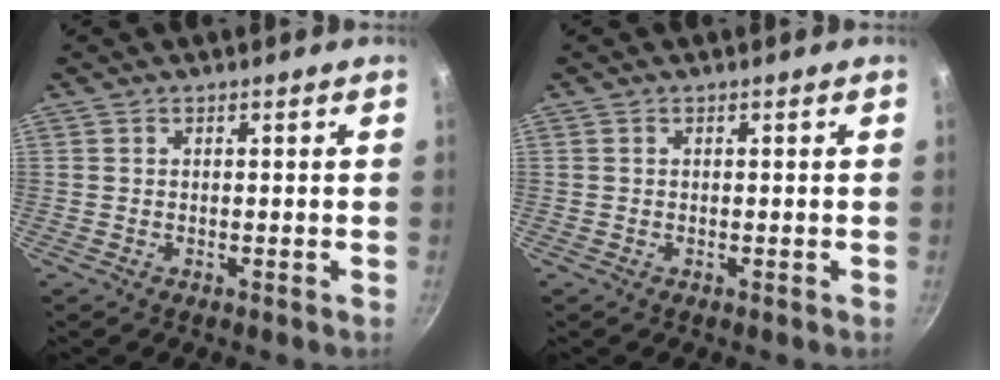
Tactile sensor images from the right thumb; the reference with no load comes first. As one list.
[{"total": 0.0}]